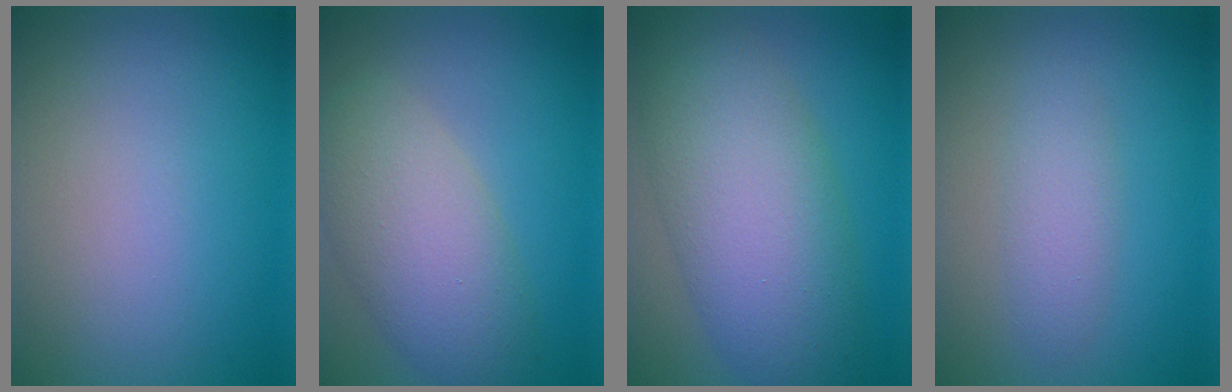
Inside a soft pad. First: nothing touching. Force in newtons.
{"total": 6.7, "press": 6.7, "slide": 0.4}
{"total": 10.0, "press": 10.0, "slide": 0.1}
{"total": 2.3, "press": 2.3, "slide": 0.0}